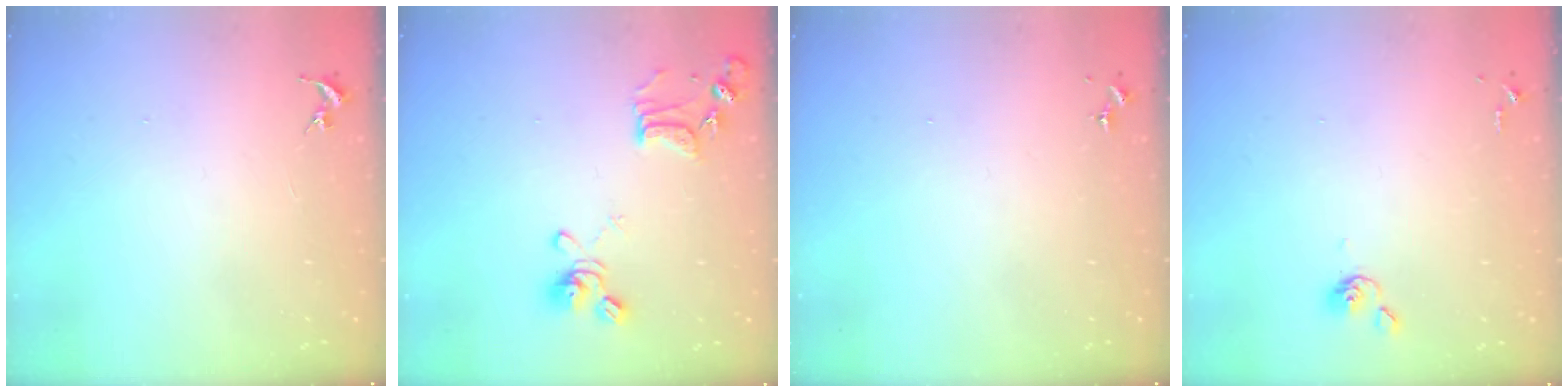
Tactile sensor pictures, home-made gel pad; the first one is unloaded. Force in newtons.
{"total": 13.1, "press": 13.0, "slide": 1.3}
{"total": 0.0}
{"total": 3.8, "press": 3.7, "slide": 0.8}